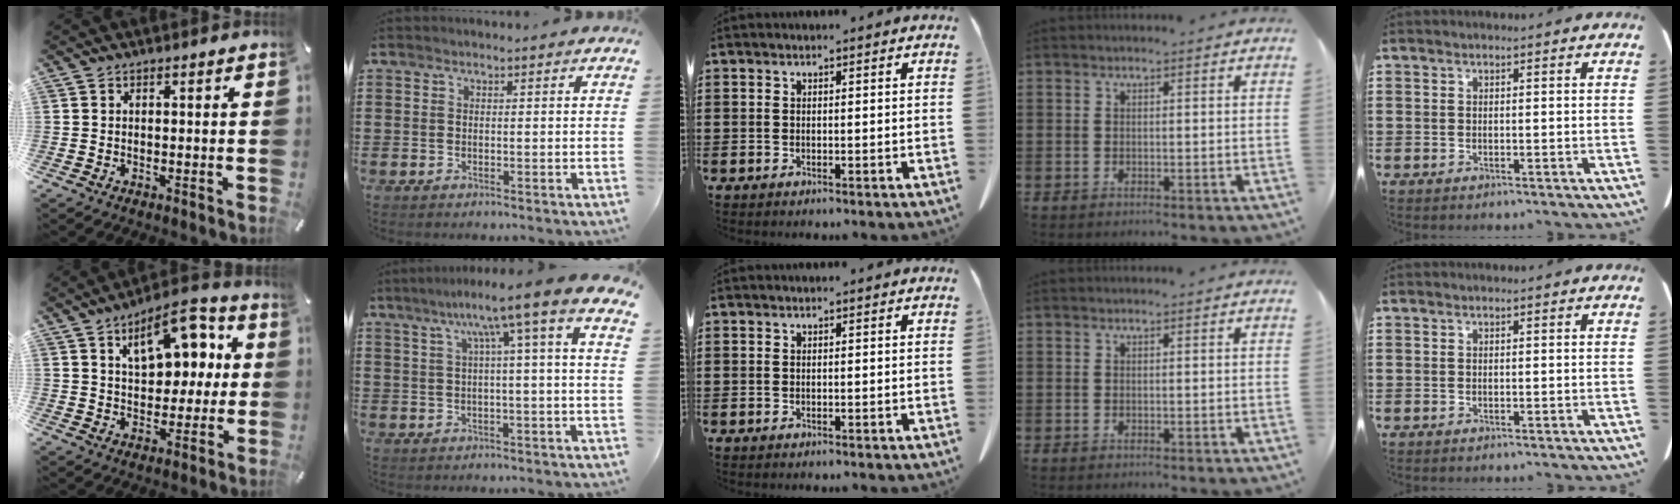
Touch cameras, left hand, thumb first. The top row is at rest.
{"thumb": {"total": 13.9, "force": [6.1, 8.2, 9.4], "torque": [-0.134, -0.020, 0.106]}, "index": {"total": 7.7, "force": [2.9, -0.7, 7.1], "torque": [-0.137, -0.011, 0.035]}}